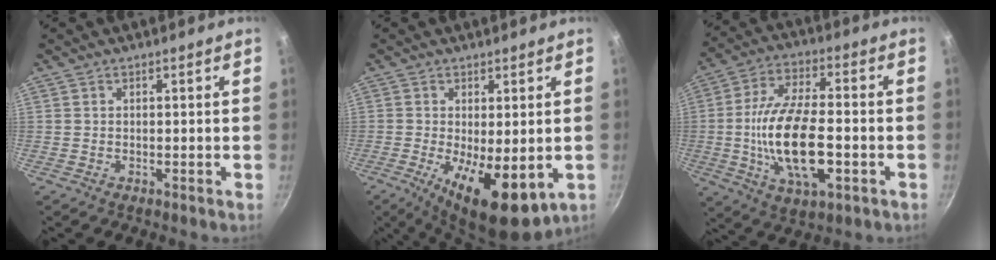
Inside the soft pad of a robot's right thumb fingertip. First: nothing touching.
{"total": 12.3, "force": [-2.5, 4.8, 11.1], "torque": [-0.171, -0.015, -0.027]}
{"total": 18.2, "force": [-3.4, 8.0, 16.0], "torque": [-0.291, 0.016, -0.063]}